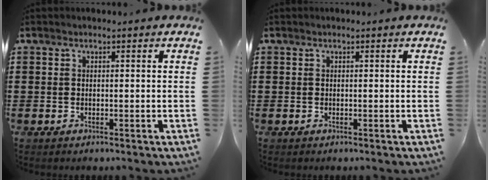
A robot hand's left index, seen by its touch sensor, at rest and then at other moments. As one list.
[{"total": 0.0}]